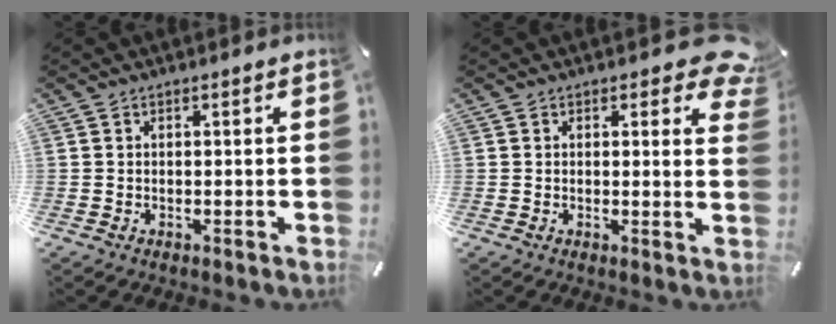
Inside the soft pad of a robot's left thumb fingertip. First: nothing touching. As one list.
[{"total": 5.5, "force": [3.1, 2.8, 3.5], "torque": [-0.029, -0.016, 0.048]}]